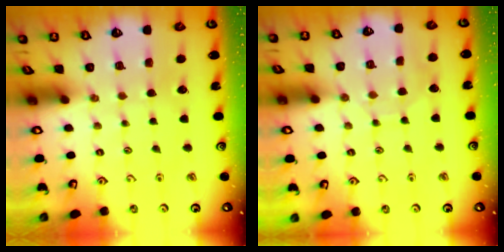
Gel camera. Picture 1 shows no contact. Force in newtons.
{"total": 6.0, "press": 6.0, "slide": 0.6}